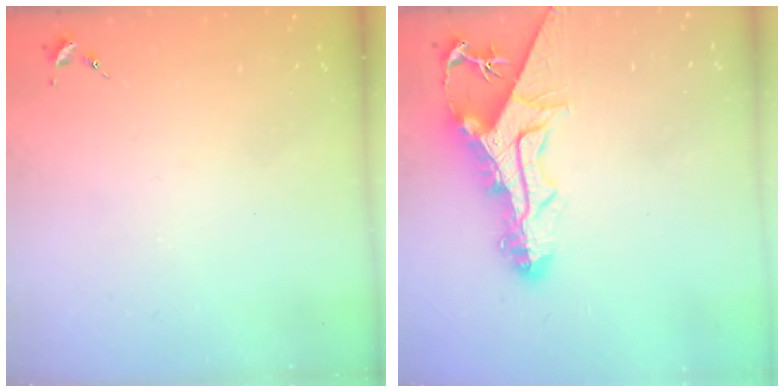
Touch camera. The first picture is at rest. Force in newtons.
{"total": 15.5, "press": 15.5, "slide": 1.3}